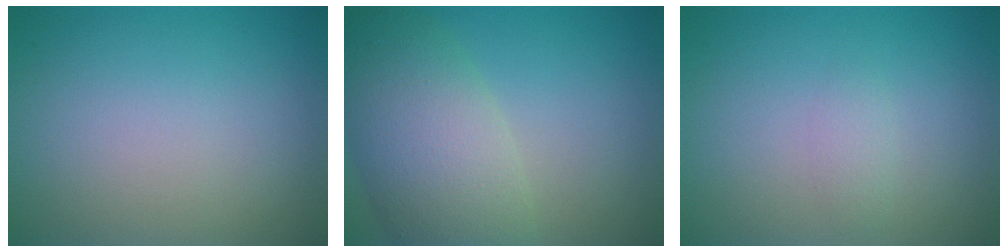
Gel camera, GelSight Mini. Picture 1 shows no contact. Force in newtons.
{"total": 7.6, "press": 7.6, "slide": 0.7}
{"total": 0.8, "press": 0.8, "slide": 0.1}